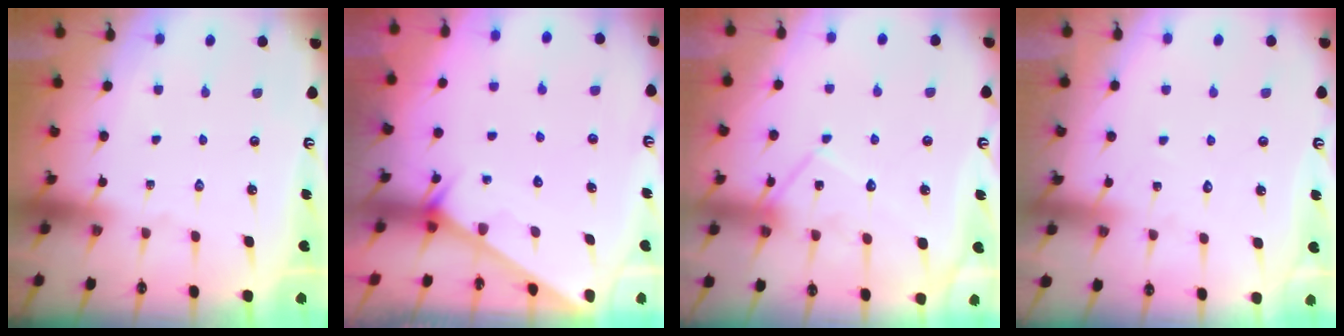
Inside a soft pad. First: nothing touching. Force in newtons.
{"total": 1.8, "press": 1.8, "slide": 0.1}
{"total": 13.0, "press": 12.9, "slide": 1.0}
{"total": 5.2, "press": 5.2, "slide": 0.5}